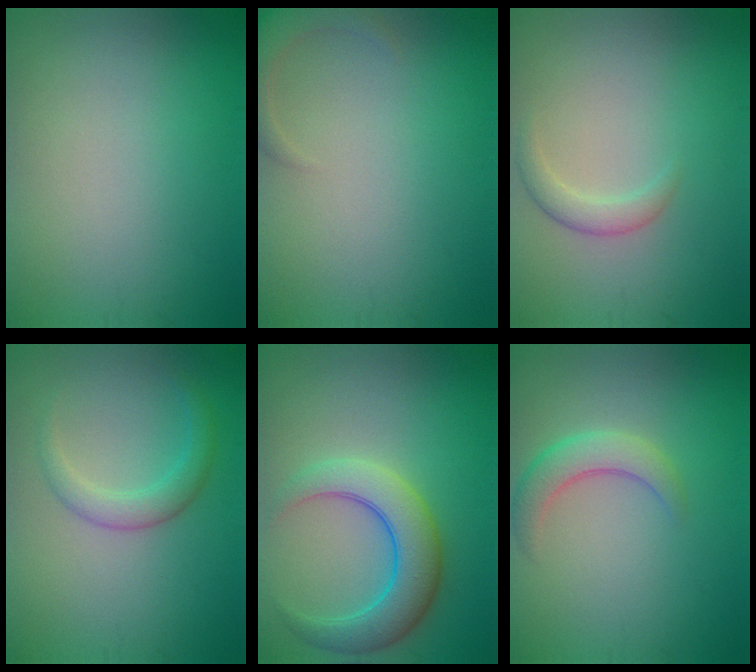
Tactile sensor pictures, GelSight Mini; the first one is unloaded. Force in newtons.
{"total": 2.6, "press": 2.6, "slide": 0.3}
{"total": 1.6, "press": 1.6, "slide": 0.1}
{"total": 2.3, "press": 2.3, "slide": 0.1}
{"total": 5.5, "press": 5.5, "slide": 0.3}
{"total": 2.9, "press": 2.9, "slide": 0.1}